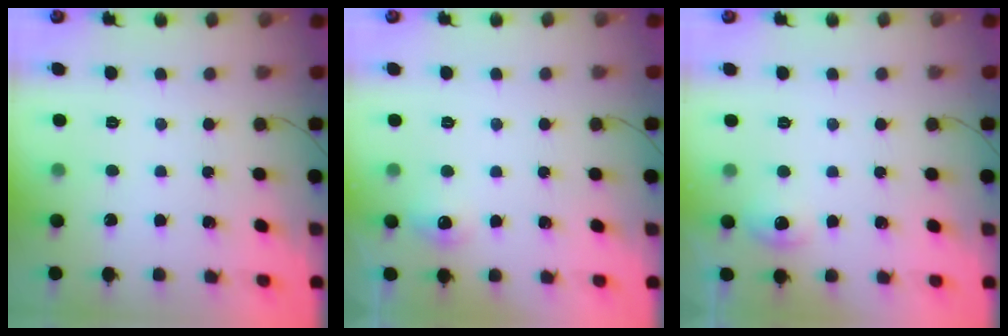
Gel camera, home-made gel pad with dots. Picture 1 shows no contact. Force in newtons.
{"total": 5.4, "press": 5.2, "slide": 1.4}
{"total": 5.1, "press": 4.7, "slide": 1.8}